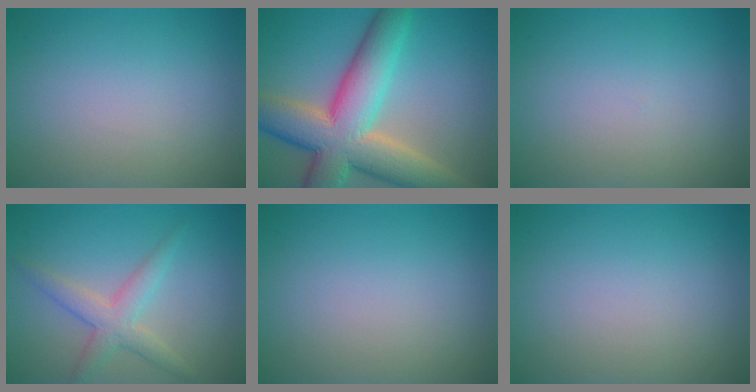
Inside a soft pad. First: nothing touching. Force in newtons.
{"total": 11.8, "press": 11.7, "slide": 0.9}
{"total": 0.0}
{"total": 3.2, "press": 3.2, "slide": 0.1}
{"total": 0.0}
{"total": 0.0}